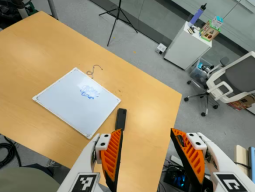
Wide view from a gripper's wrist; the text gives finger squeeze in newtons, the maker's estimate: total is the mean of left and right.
{"total": 0.0}